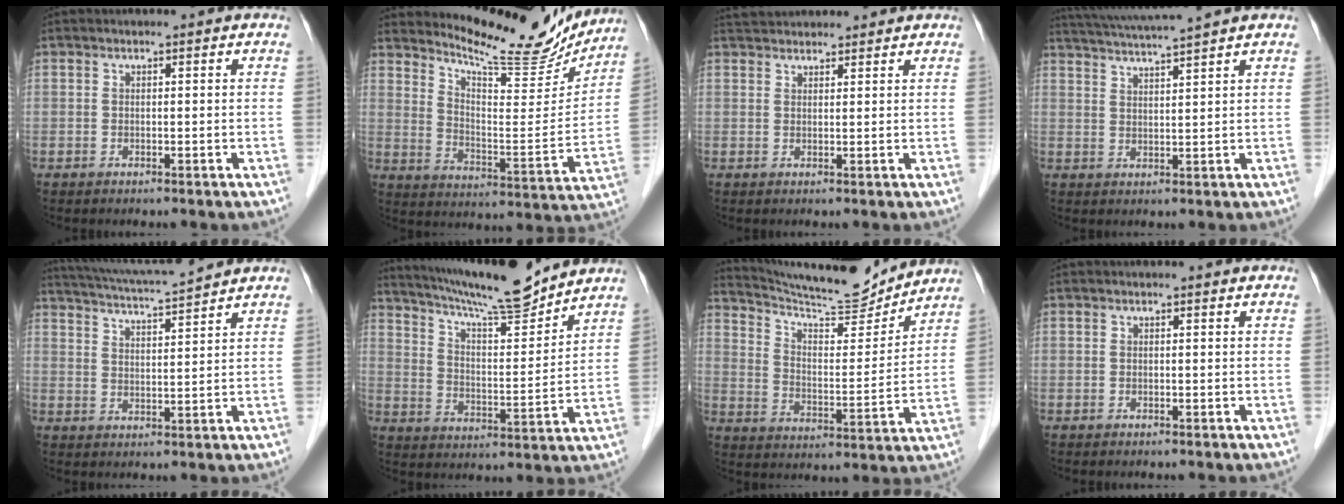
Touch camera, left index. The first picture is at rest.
{"total": 16.7, "force": [15.7, 2.4, 4.9], "torque": [-0.086, -0.045, 0.223]}
{"total": 6.4, "force": [6.0, 1.4, 1.5], "torque": [-0.023, 0.039, 0.095]}
{"total": 8.2, "force": [7.4, -1.7, 2.9], "torque": [-0.058, 0.011, 0.125]}
{"total": 10.3, "force": [9.7, -1.1, 3.2], "torque": [-0.066, 0.016, 0.158]}
{"total": 15.8, "force": [14.4, 0.7, 6.5], "torque": [-0.116, 0.002, 0.232]}
{"total": 16.2, "force": [15.5, 1.0, 4.5], "torque": [-0.086, -0.014, 0.243]}
{"total": 0.0}